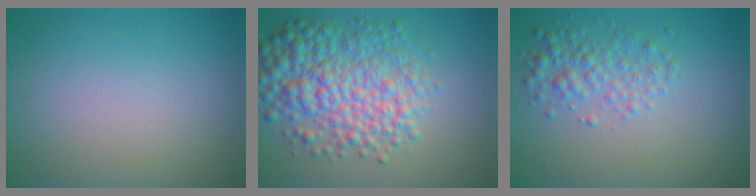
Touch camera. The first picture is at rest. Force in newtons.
{"total": 7.9, "press": 7.9, "slide": 0.1}
{"total": 2.8, "press": 2.8, "slide": 0.1}